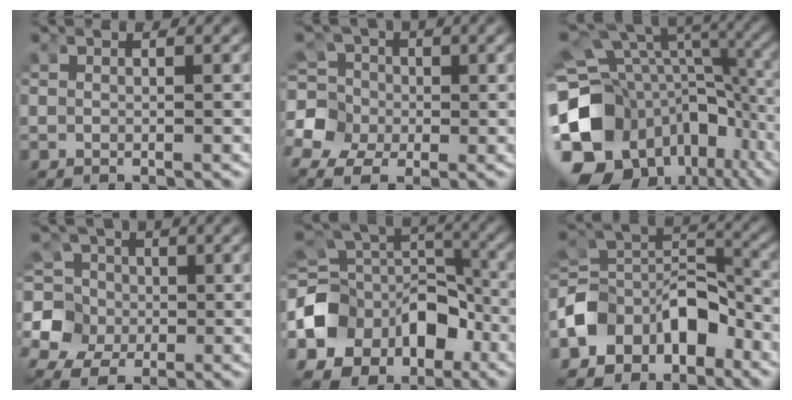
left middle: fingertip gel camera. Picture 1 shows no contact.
{"total": 7.8, "force": [-1.1, 7.0, 3.2], "torque": [-0.073, -0.027, -0.021]}
{"total": 18.7, "force": [-3.9, 14.7, 10.7], "torque": [-0.206, -0.058, -0.048]}
{"total": 9.3, "force": [-0.9, 8.6, 3.5], "torque": [-0.093, -0.037, -0.014]}
{"total": 10.1, "force": [-3.2, 8.3, 4.7], "torque": [-0.104, -0.039, -0.044]}
{"total": 6.3, "force": [-2.9, 4.6, 3.1], "torque": [-0.071, -0.014, -0.041]}